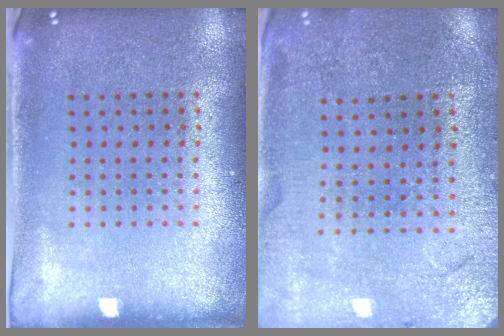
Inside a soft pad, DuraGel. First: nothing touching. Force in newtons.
{"total": 0.5, "press": 0.5, "slide": 0.2}